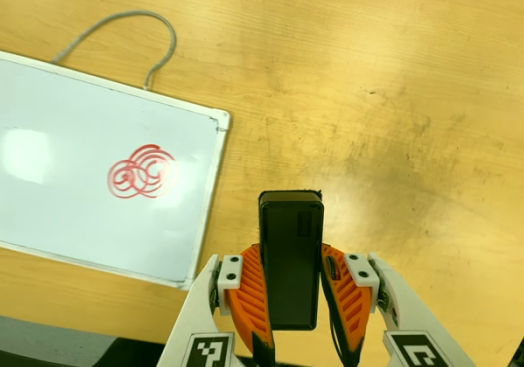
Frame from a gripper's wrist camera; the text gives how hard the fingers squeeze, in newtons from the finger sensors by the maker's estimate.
{"total": 6.3, "left": 4.7, "right": 7.9}